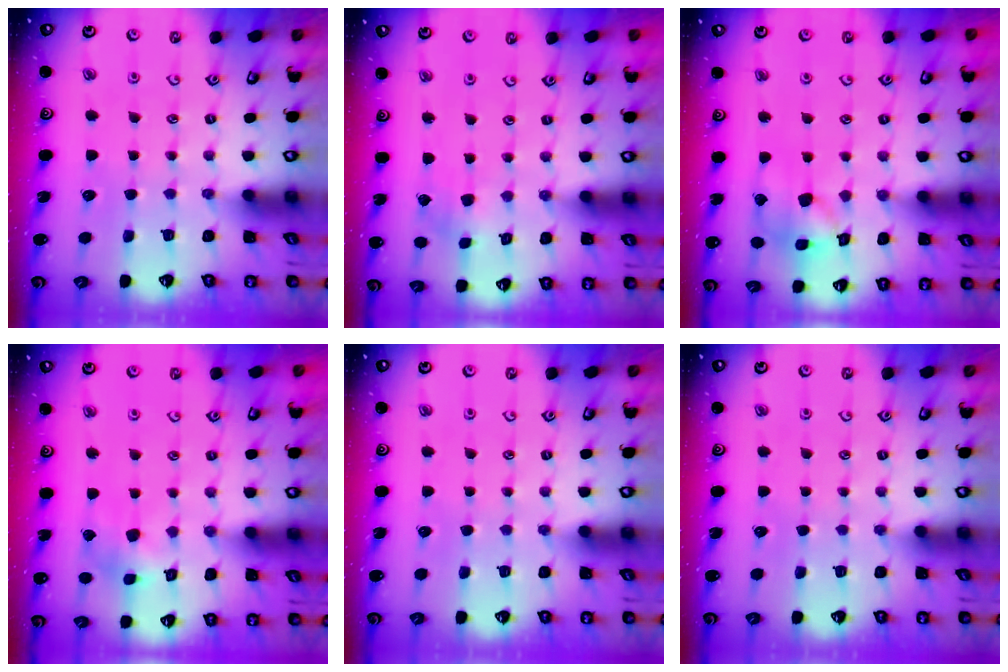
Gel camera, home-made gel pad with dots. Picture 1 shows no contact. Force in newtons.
{"total": 1.7, "press": 1.7, "slide": 0.1}
{"total": 13.5, "press": 13.4, "slide": 1.9}
{"total": 7.4, "press": 7.3, "slide": 0.7}
{"total": 0.0}
{"total": 0.0}